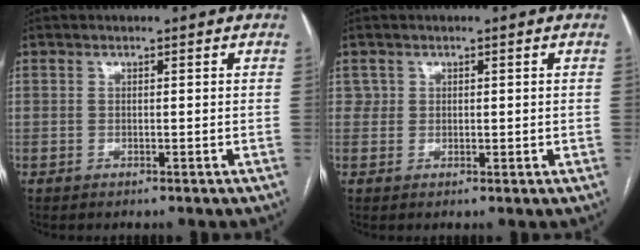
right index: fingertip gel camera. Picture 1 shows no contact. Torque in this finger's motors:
{"motor_torque": [-0.31, 0.63, 0.05, 0.04]}